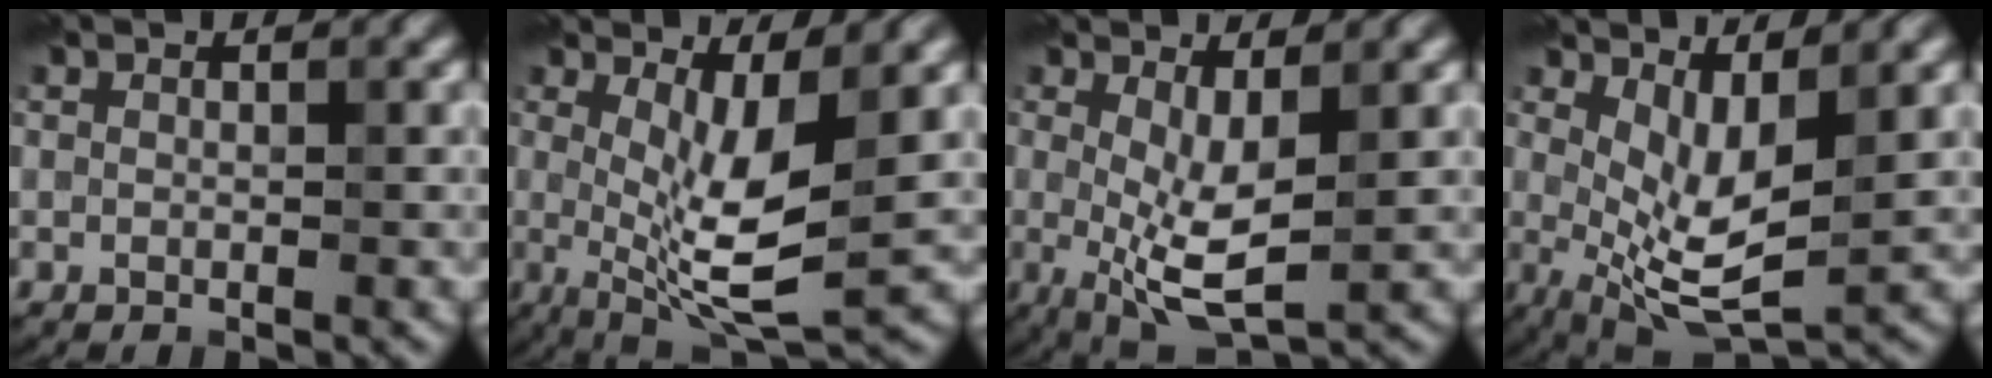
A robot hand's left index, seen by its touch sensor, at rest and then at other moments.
{"total": 6.9, "force": [0.5, 1.8, 6.7], "torque": [-0.117, -0.015, 0.013]}
{"total": 5.4, "force": [0.1, 1.8, 5.1], "torque": [-0.102, -0.013, 0.004]}
{"total": 5.5, "force": [1.1, 2.0, 5.0], "torque": [-0.098, -0.015, 0.024]}